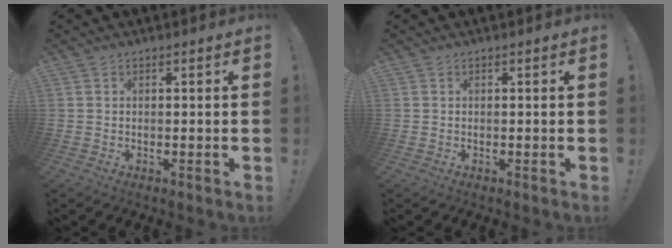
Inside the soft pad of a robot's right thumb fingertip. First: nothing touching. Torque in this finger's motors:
{"motor_torque": [0.00, 0.00, -0.14, 0.08, 0.00]}